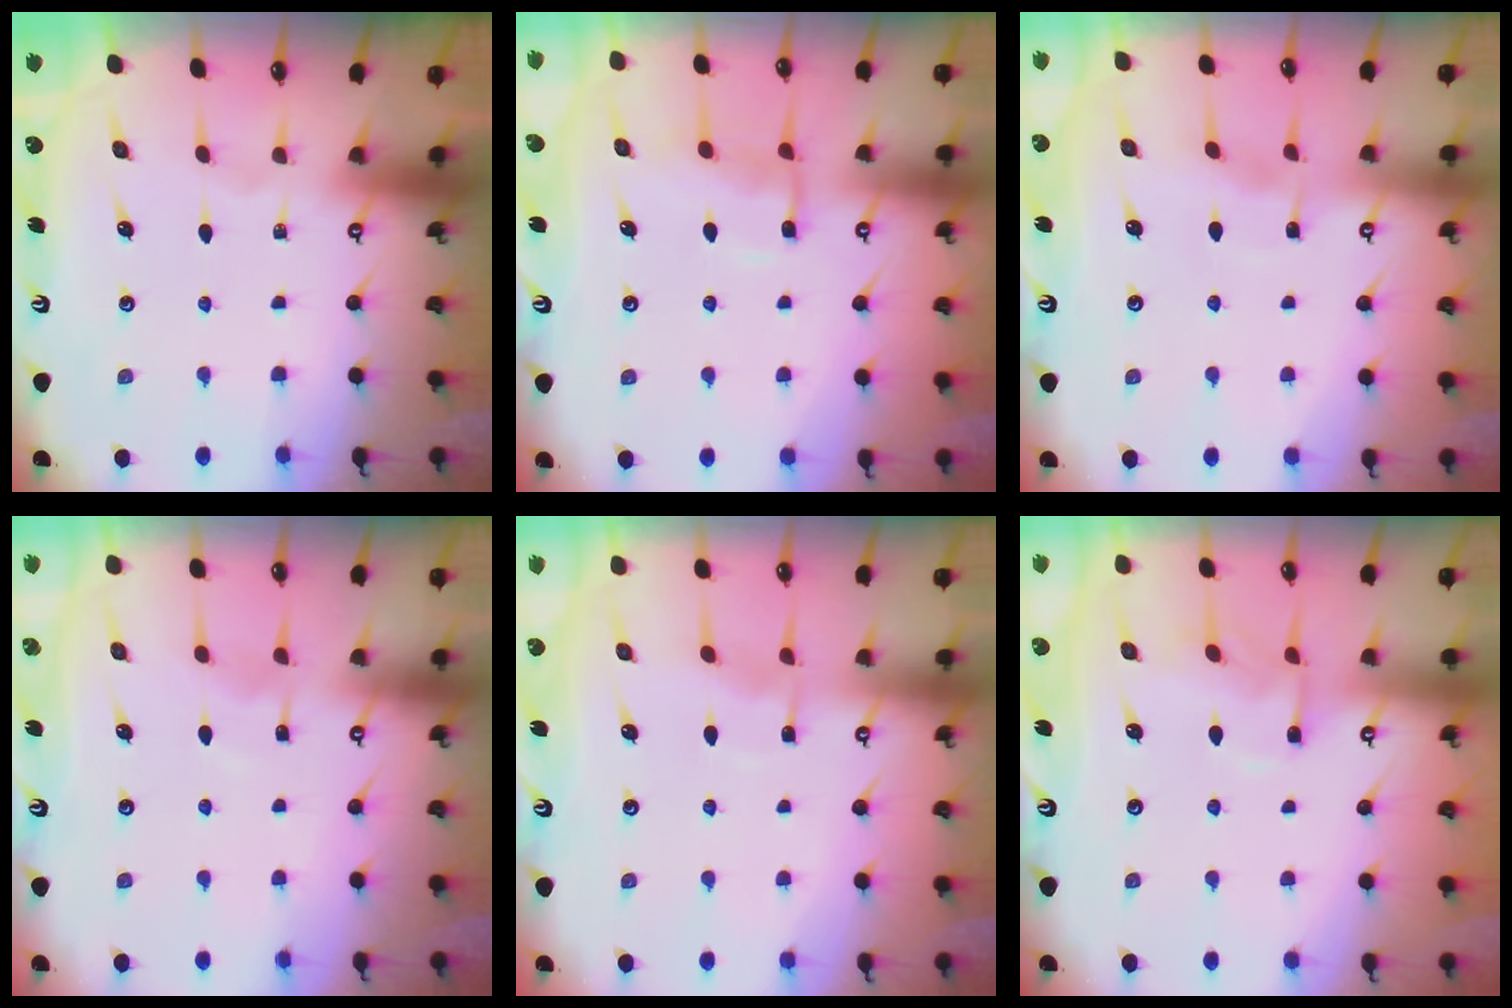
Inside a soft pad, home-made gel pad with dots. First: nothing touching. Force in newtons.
{"total": 9.7, "press": 9.7, "slide": 1.0}
{"total": 3.2, "press": 3.2, "slide": 0.3}
{"total": 5.5, "press": 5.5, "slide": 0.6}
{"total": 4.2, "press": 4.2, "slide": 0.5}
{"total": 6.8, "press": 6.8, "slide": 0.6}